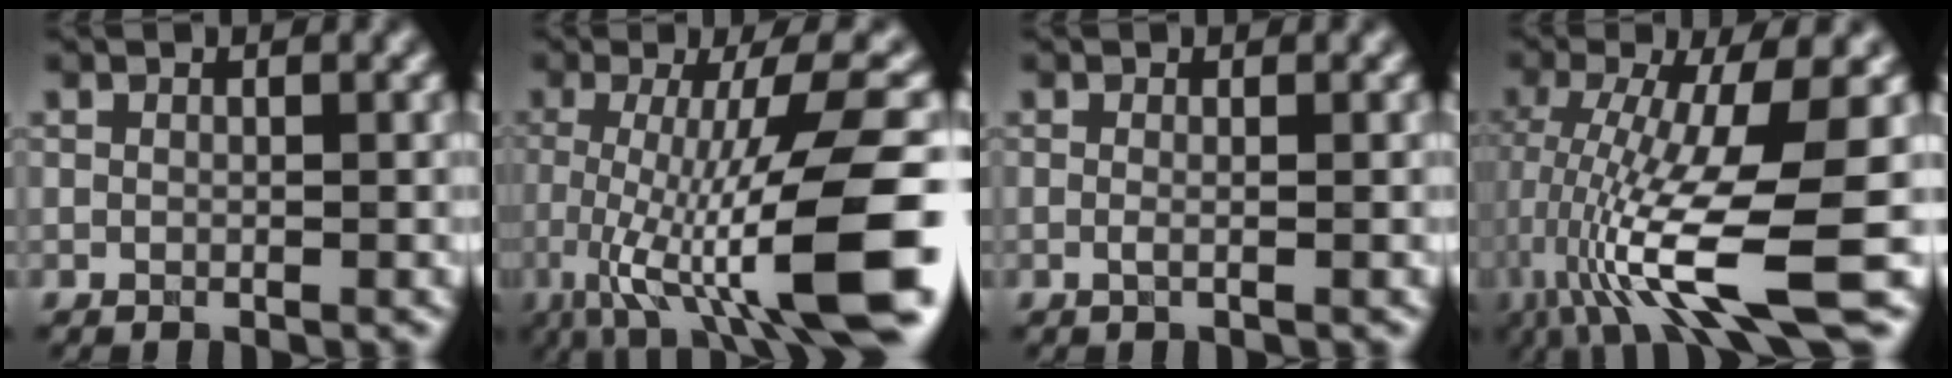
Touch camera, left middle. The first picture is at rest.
{"total": 13.0, "force": [-4.1, 2.6, 12.1], "torque": [-0.192, -0.007, -0.052]}
{"total": 0.9, "force": [-0.1, 0.3, 0.9], "torque": [-0.015, -0.005, -0.008]}
{"total": 11.3, "force": [-3.5, 2.0, 10.6], "torque": [-0.208, -0.010, -0.045]}